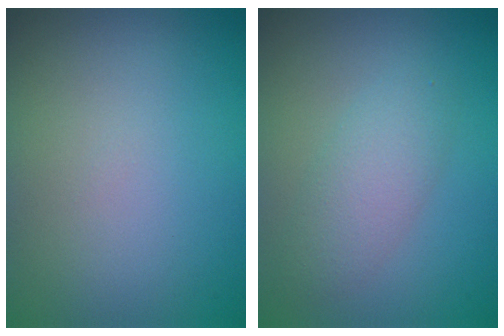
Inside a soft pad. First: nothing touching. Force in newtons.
{"total": 2.7, "press": 2.7, "slide": 0.0}